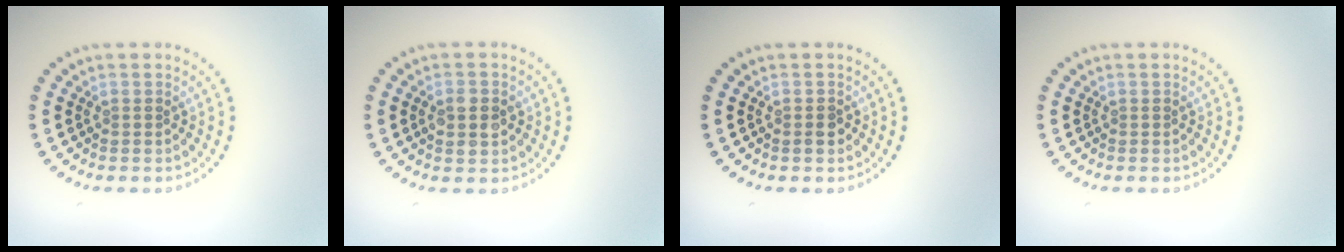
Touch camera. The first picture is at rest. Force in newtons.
{"total": 2.8, "press": 2.8, "slide": 0.2}
{"total": 1.1, "press": 1.1, "slide": 0.3}
{"total": 0.0}